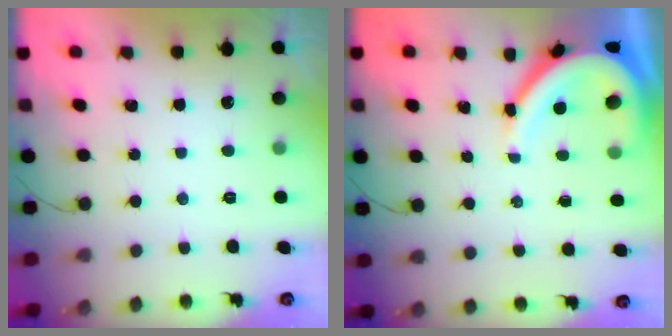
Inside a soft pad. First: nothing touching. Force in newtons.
{"total": 10.5, "press": 10.4, "slide": 1.2}